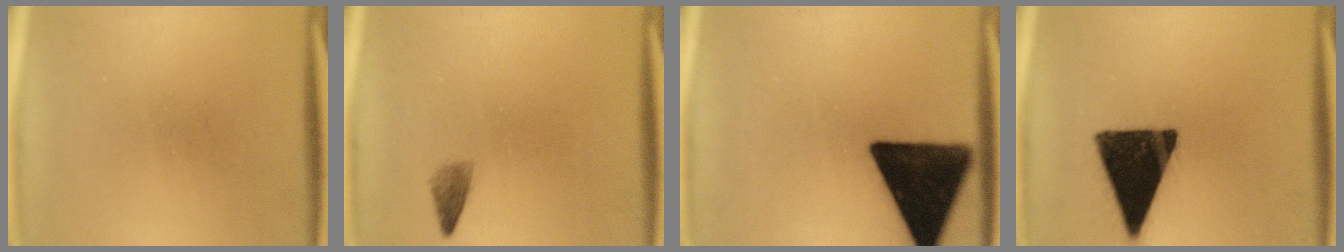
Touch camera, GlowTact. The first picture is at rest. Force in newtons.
{"total": 1.6}
{"total": 18.8}
{"total": 17.1}